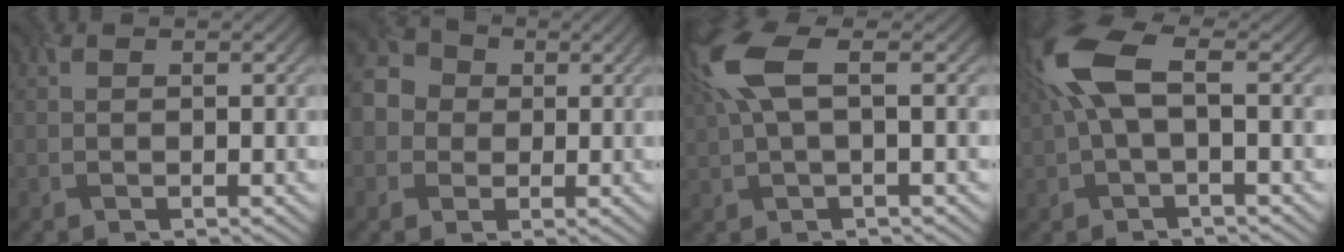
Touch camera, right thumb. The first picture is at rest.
{"total": 5.4, "force": [-0.3, 5.1, 1.8], "torque": [-0.051, 0.002, -0.020]}
{"total": 6.9, "force": [2.1, 2.3, 6.1], "torque": [-0.150, 0.014, 0.034]}
{"total": 7.8, "force": [1.6, 3.0, 7.0], "torque": [-0.160, 0.015, 0.021]}